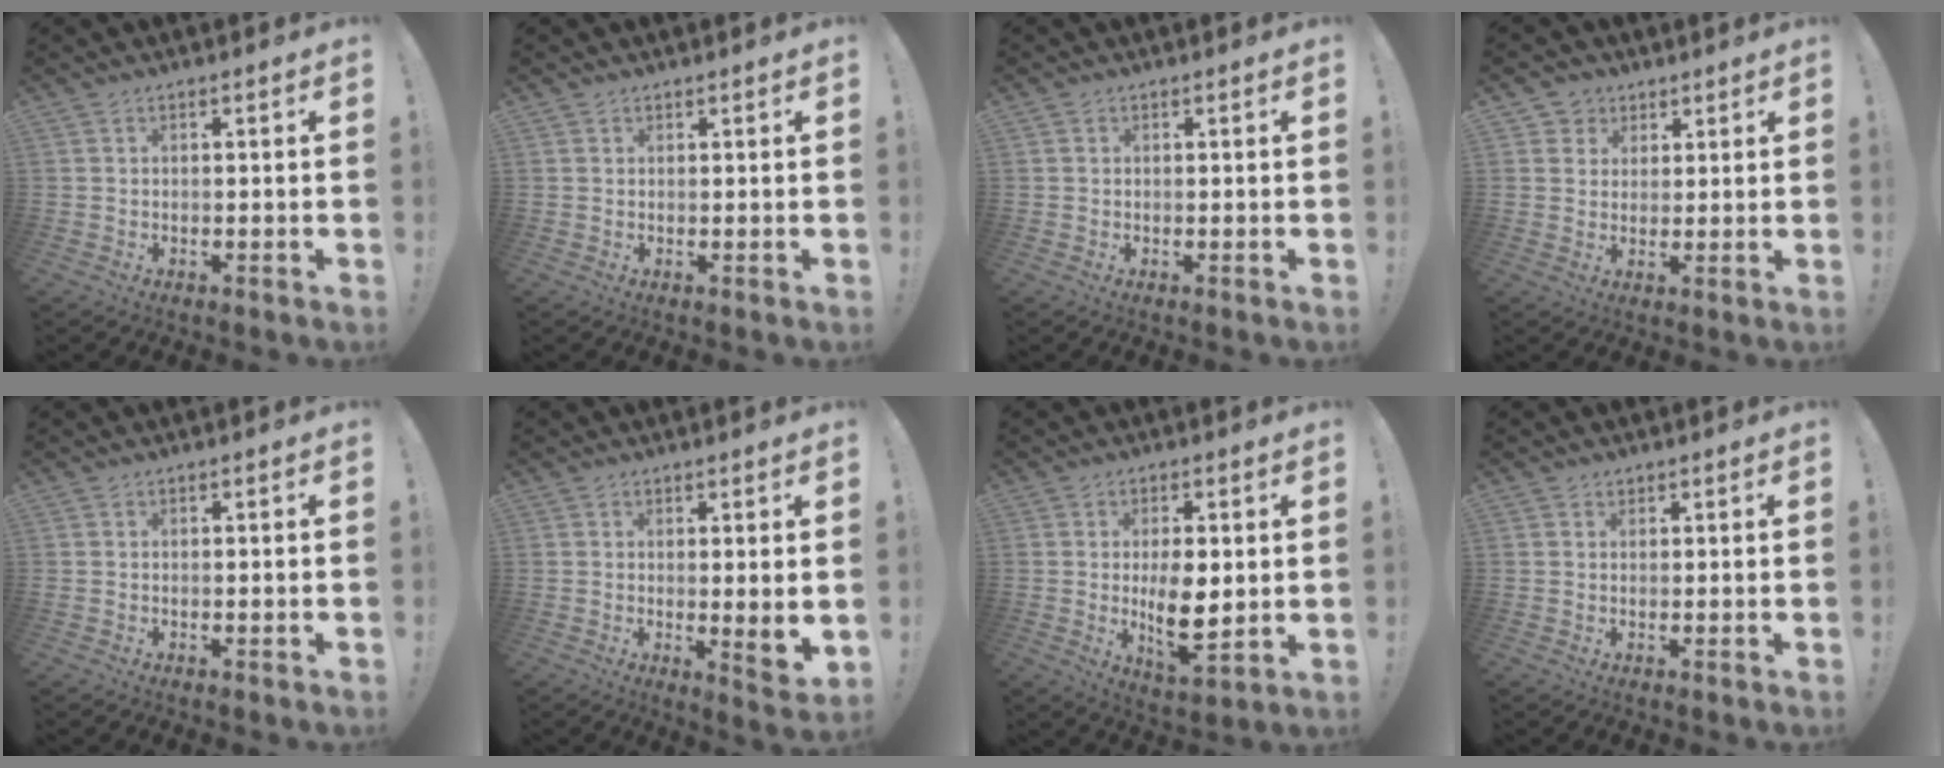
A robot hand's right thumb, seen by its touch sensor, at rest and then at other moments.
{"total": 0.7, "force": [0.6, 0.3, 0.1], "torque": [0.005, -0.003, 0.011]}
{"total": 0.6, "force": [0.3, 0.5, -0.1], "torque": [0.001, 0.002, 0.005]}
{"total": 4.7, "force": [2.2, 4.2, 0.4], "torque": [-0.005, -0.015, 0.043]}
{"total": 0.0}
{"total": 4.2, "force": [1.4, 0.1, 4.0], "torque": [-0.042, -0.025, 0.023]}
{"total": 10.4, "force": [0.3, 4.5, 9.4], "torque": [-0.156, -0.020, 0.006]}
{"total": 1.2, "force": [0.8, 0.8, 0.3], "torque": [0.000, -0.001, 0.015]}